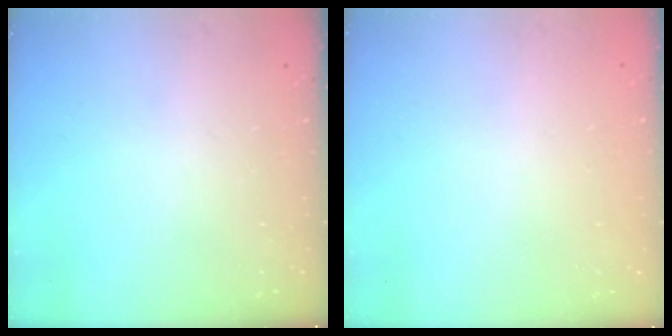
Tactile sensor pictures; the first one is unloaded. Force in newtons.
{"total": 0.0}